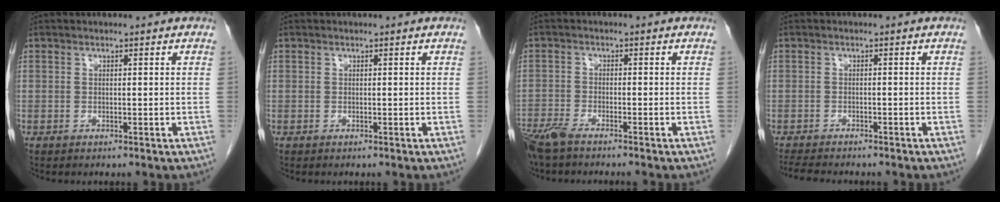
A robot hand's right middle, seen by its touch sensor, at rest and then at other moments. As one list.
[{"total": 0.0}, {"total": 5.3, "force": [-4.5, 0.6, 2.8], "torque": [-0.055, -0.013, -0.084]}, {"total": 6.7, "force": [-5.8, 1.4, 2.9], "torque": [-0.049, -0.010, -0.087]}]